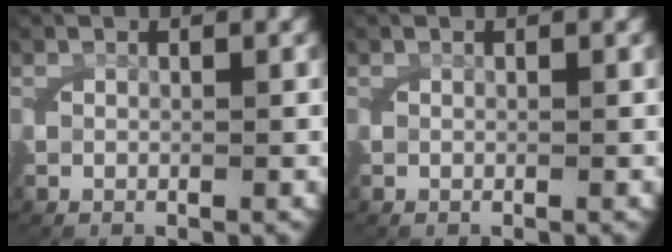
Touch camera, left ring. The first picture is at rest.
{"total": 0.0}